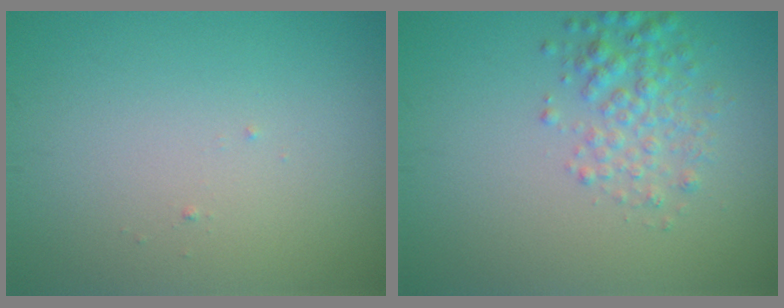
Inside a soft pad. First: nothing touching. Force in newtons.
{"total": 2.8, "press": 2.8, "slide": 0.0}